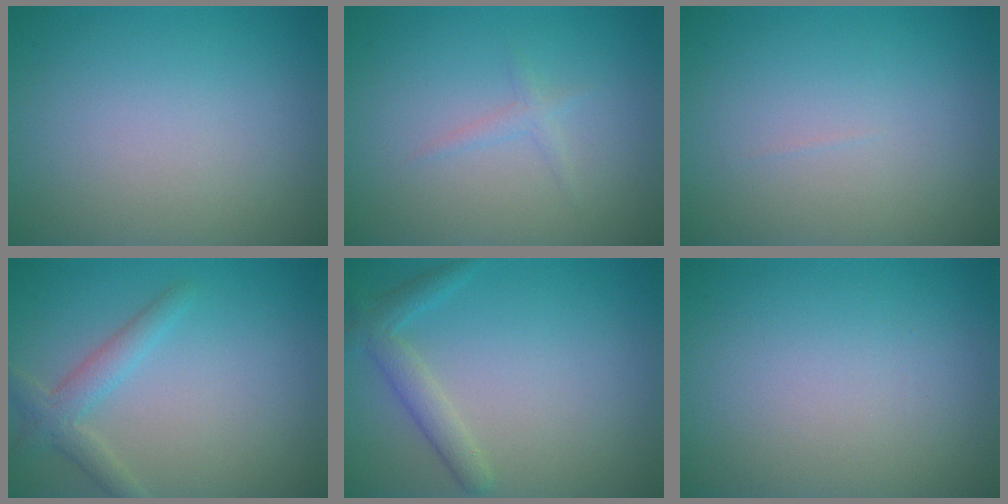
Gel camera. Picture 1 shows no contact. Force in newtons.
{"total": 0.9, "press": 0.9, "slide": 0.0}
{"total": 0.0}
{"total": 2.5, "press": 2.5, "slide": 0.1}
{"total": 2.3, "press": 2.3, "slide": 0.1}
{"total": 0.0}